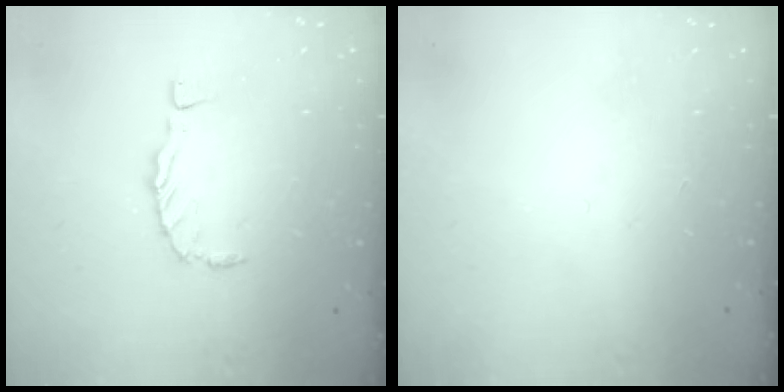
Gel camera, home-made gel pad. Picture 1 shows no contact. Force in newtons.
{"total": 1.6, "press": 1.6, "slide": 0.2}